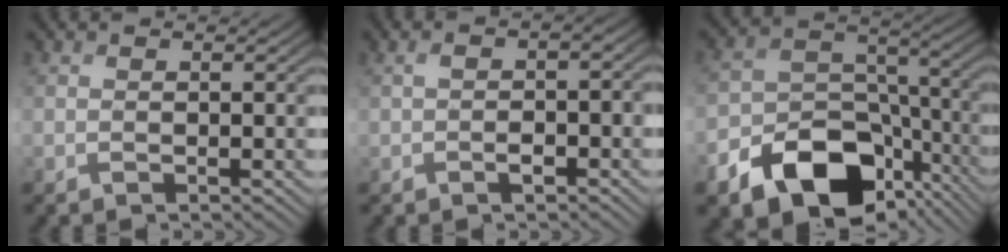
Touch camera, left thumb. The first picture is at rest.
{"total": 3.9, "force": [-1.0, 2.0, 3.2], "torque": [-0.056, -0.002, -0.017]}
{"total": 14.9, "force": [-8.6, 9.2, 8.0], "torque": [-0.168, -0.036, -0.142]}